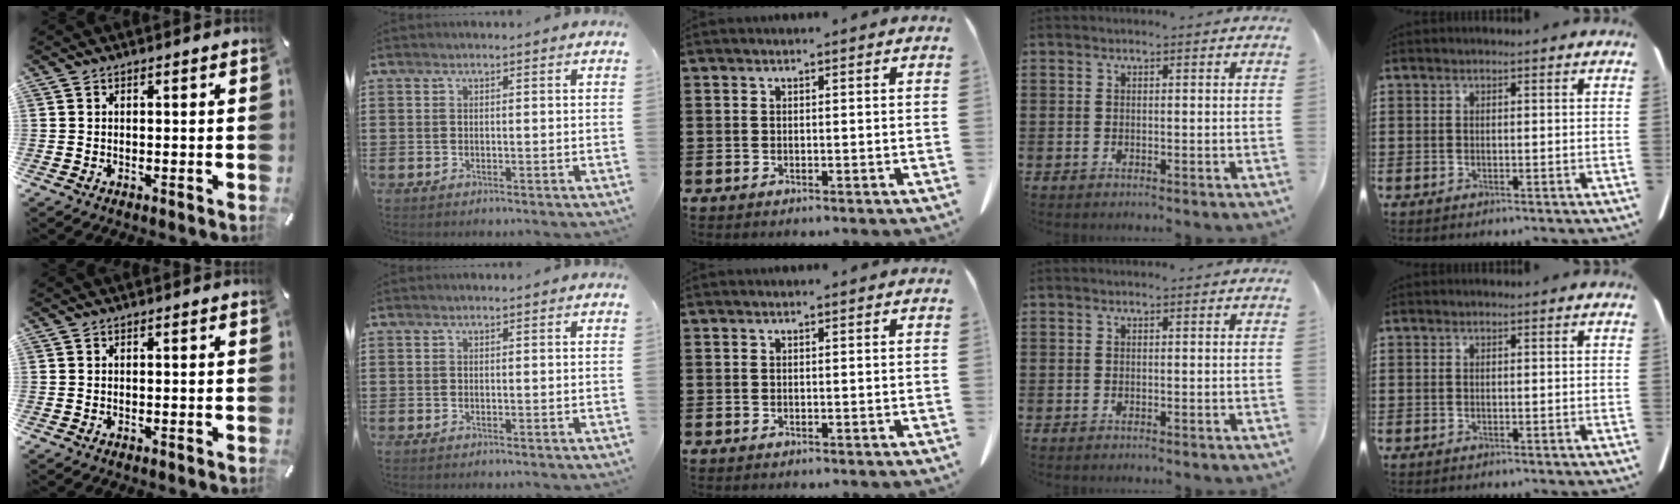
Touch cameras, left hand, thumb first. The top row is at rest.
{}